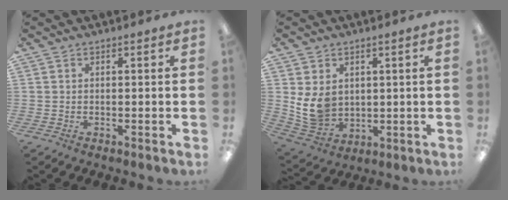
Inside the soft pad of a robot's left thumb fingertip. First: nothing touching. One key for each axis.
{"total": 9.4, "fx": 1.8, "fy": 7.7, "fz": 5.0, "tx": -0.120, "ty": -0.006, "tz": 0.038}